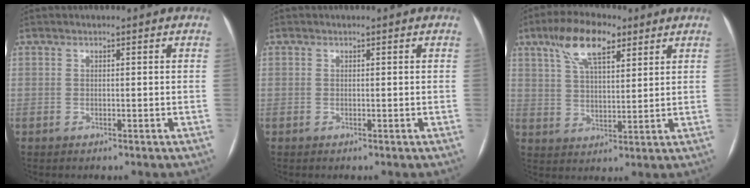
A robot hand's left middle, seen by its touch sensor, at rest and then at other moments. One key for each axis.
{"total": 0.0}
{"total": 10.2, "fx": 6.0, "fy": 3.5, "fz": 7.4, "tx": -0.145, "ty": 0.021, "tz": 0.112}